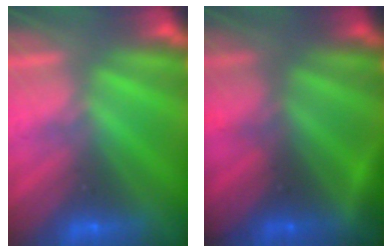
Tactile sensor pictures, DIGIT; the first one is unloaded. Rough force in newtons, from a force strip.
{"total": 5.5}